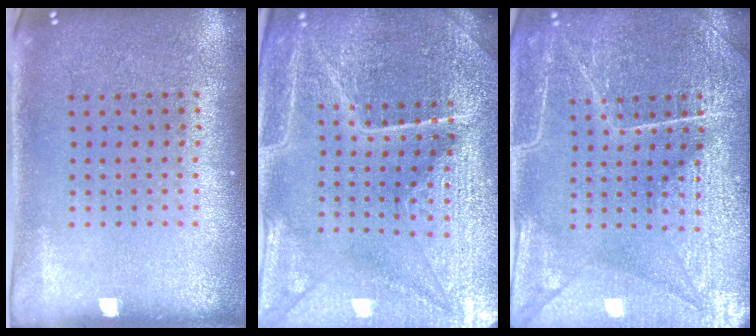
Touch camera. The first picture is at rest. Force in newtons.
{"total": 5.2, "press": 4.9, "slide": 1.9}
{"total": 4.4, "press": 4.4, "slide": 0.4}